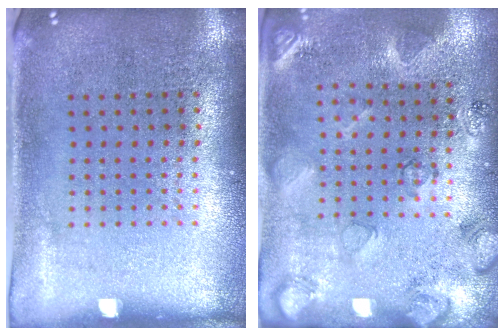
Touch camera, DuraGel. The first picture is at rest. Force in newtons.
{"total": 2.1, "press": 1.9, "slide": 1.0}